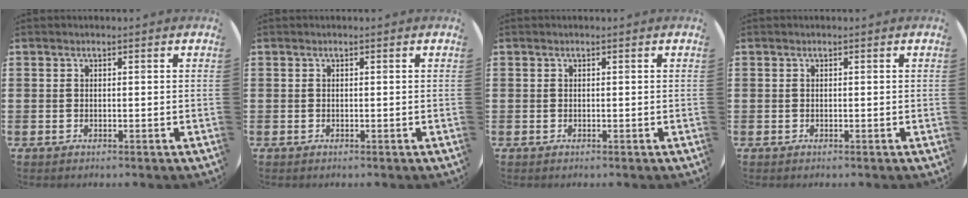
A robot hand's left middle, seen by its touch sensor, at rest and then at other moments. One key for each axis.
{"total": 0.0}
{"total": 0.0}
{"total": 0.0}